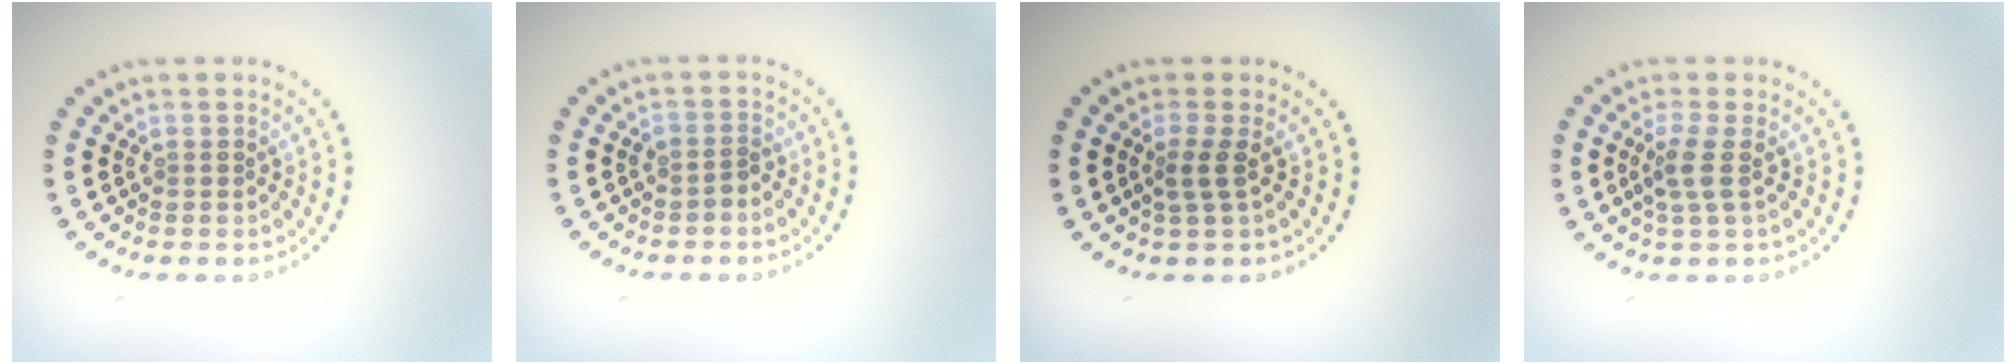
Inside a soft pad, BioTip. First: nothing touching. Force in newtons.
{"total": 1.1, "press": 0.9, "slide": 0.7}
{"total": 1.6, "press": 1.0, "slide": 1.3}
{"total": 2.1, "press": 1.6, "slide": 1.4}